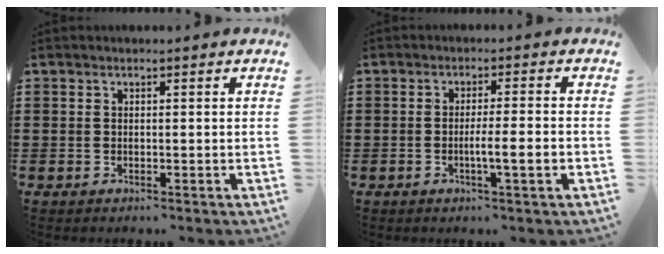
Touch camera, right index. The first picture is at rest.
{"total": 4.1, "force": [-1.2, 0.0, 3.9], "torque": [-0.067, -0.007, -0.022]}